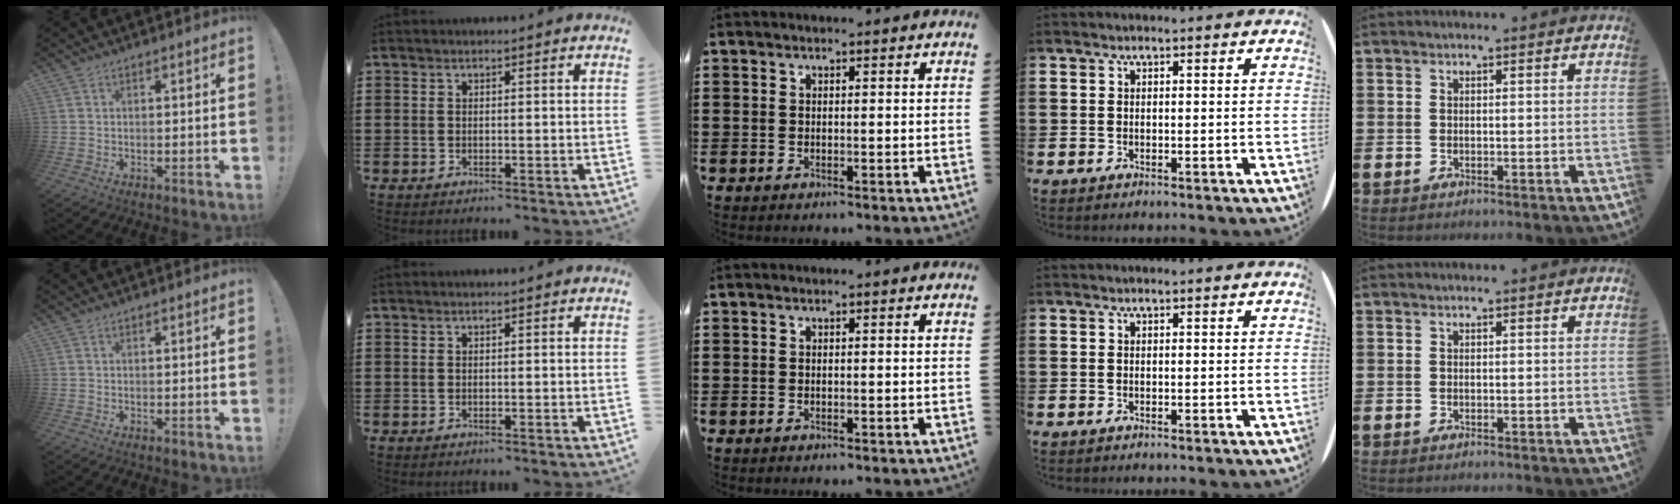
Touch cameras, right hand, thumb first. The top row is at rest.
{}